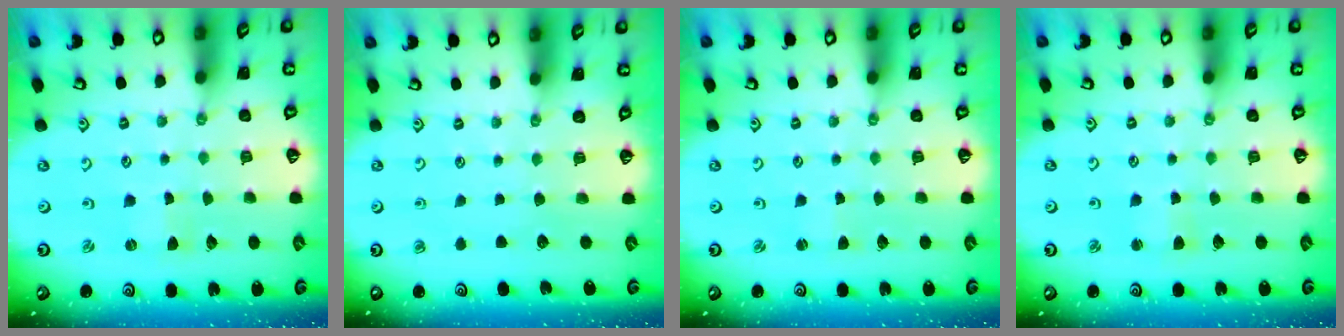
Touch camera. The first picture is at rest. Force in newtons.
{"total": 0.0}
{"total": 0.9, "press": 0.8, "slide": 0.2}
{"total": 2.9, "press": 2.9, "slide": 0.4}